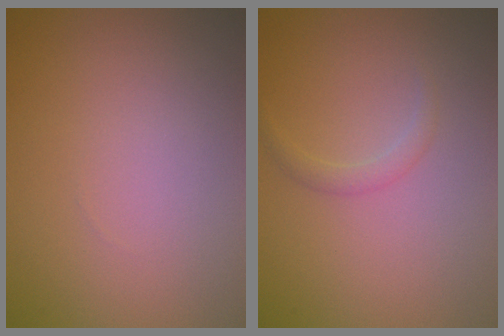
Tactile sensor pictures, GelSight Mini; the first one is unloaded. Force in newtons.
{"total": 1.0, "press": 1.0, "slide": 0.1}